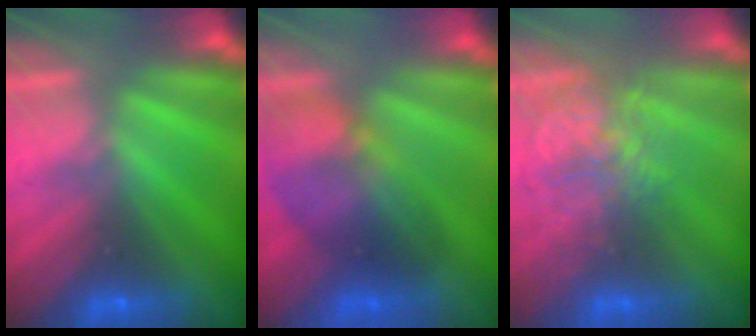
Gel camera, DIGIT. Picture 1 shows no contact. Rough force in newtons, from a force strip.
{"total": 6.4}
{"total": 3.6}